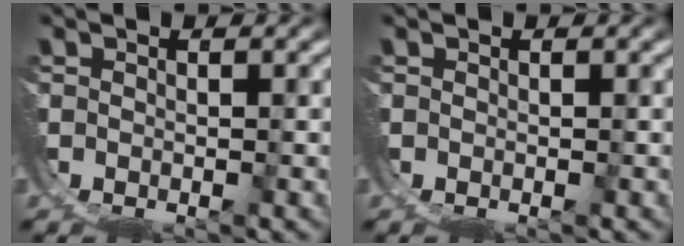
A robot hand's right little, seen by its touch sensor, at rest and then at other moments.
{"total": 0.0}